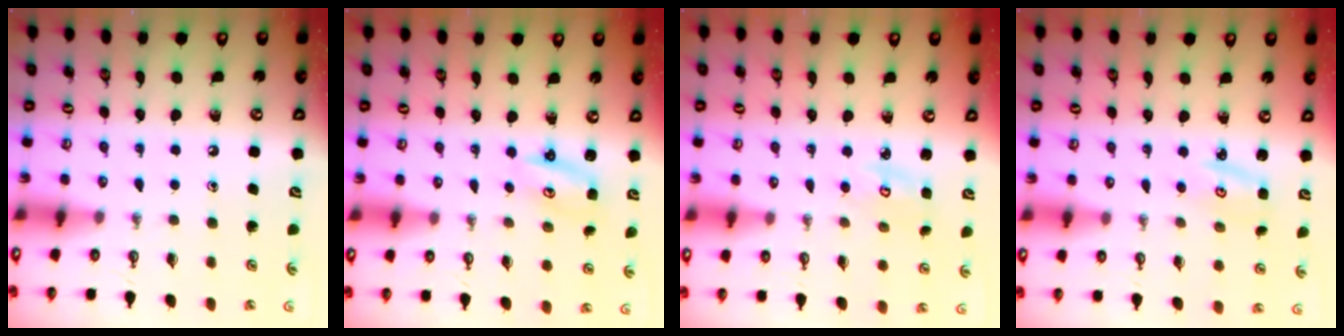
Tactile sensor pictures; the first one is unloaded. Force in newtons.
{"total": 2.6, "press": 2.6, "slide": 0.3}
{"total": 2.9, "press": 2.9, "slide": 0.1}
{"total": 1.8, "press": 1.8, "slide": 0.0}